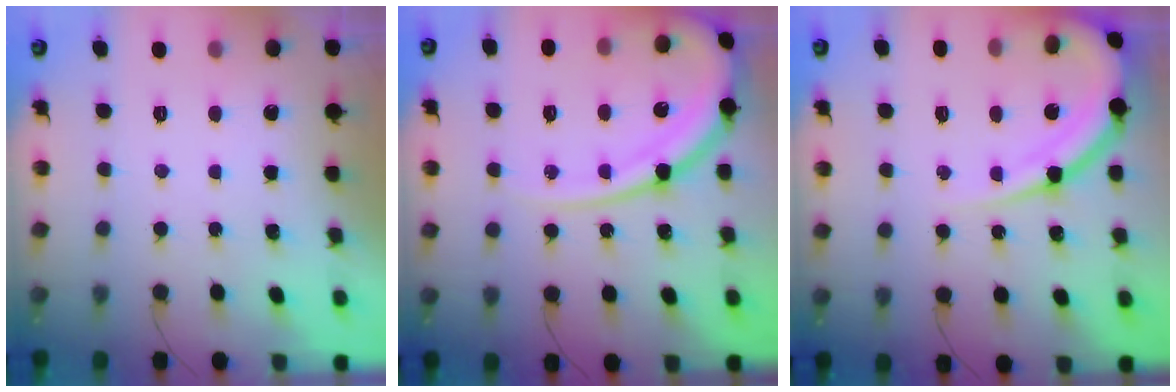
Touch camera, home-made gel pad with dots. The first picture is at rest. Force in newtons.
{"total": 16.5, "press": 16.5, "slide": 1.4}
{"total": 14.8, "press": 14.7, "slide": 1.6}